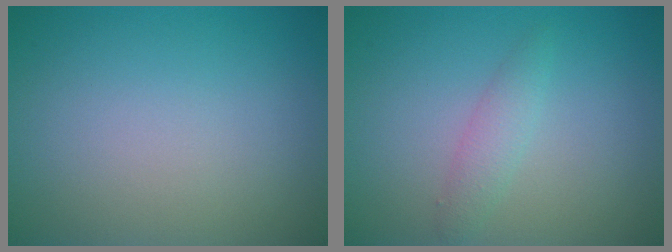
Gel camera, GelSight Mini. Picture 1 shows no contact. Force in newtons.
{"total": 1.7, "press": 1.7, "slide": 0.1}